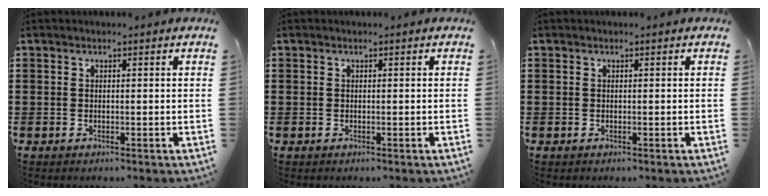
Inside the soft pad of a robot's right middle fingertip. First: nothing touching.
{"total": 0.0}
{"total": 0.0}